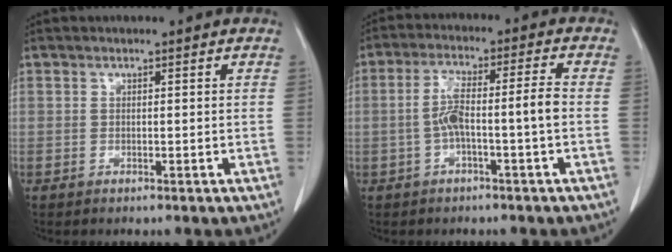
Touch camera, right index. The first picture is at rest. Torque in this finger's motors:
{"motor_torque": [0.96, -0.30, 0.53, 0.13]}